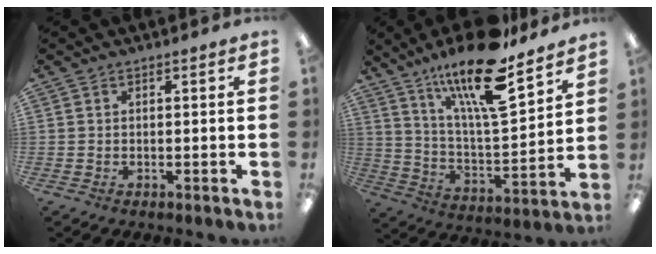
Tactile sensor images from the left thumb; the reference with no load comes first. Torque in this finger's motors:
{"motor_torque": [0.25, 0.24, 1.40, -1.37, 0.27]}